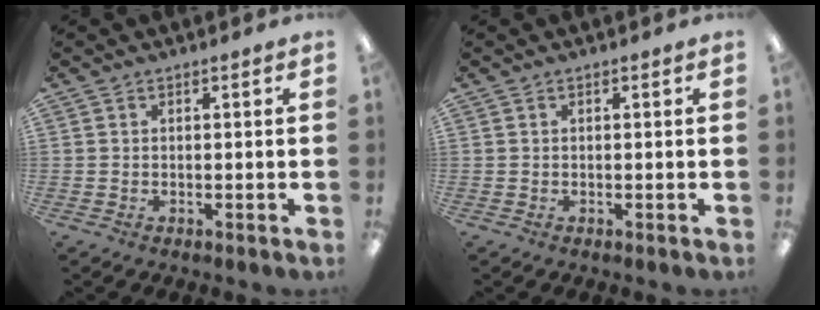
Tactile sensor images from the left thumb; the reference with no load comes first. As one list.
[{"total": 0.0}]